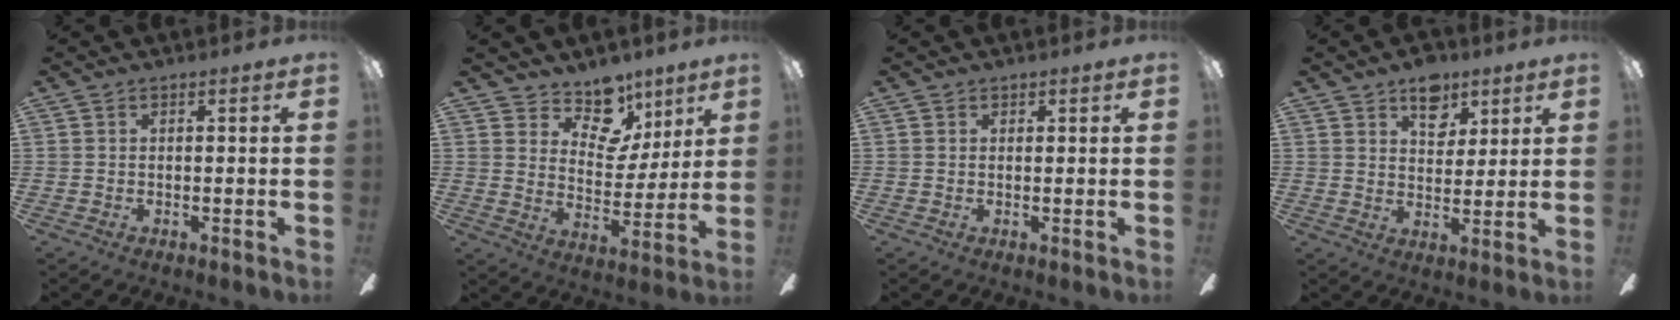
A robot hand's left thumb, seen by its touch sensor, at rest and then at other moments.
{"total": 12.2, "force": [8.9, 7.0, 4.4], "torque": [-0.078, -0.064, 0.169]}
{"total": 0.8, "force": [0.6, 0.5, 0.0], "torque": [0.008, -0.002, 0.010]}
{"total": 8.6, "force": [5.2, 5.5, 4.1], "torque": [-0.039, -0.019, 0.089]}